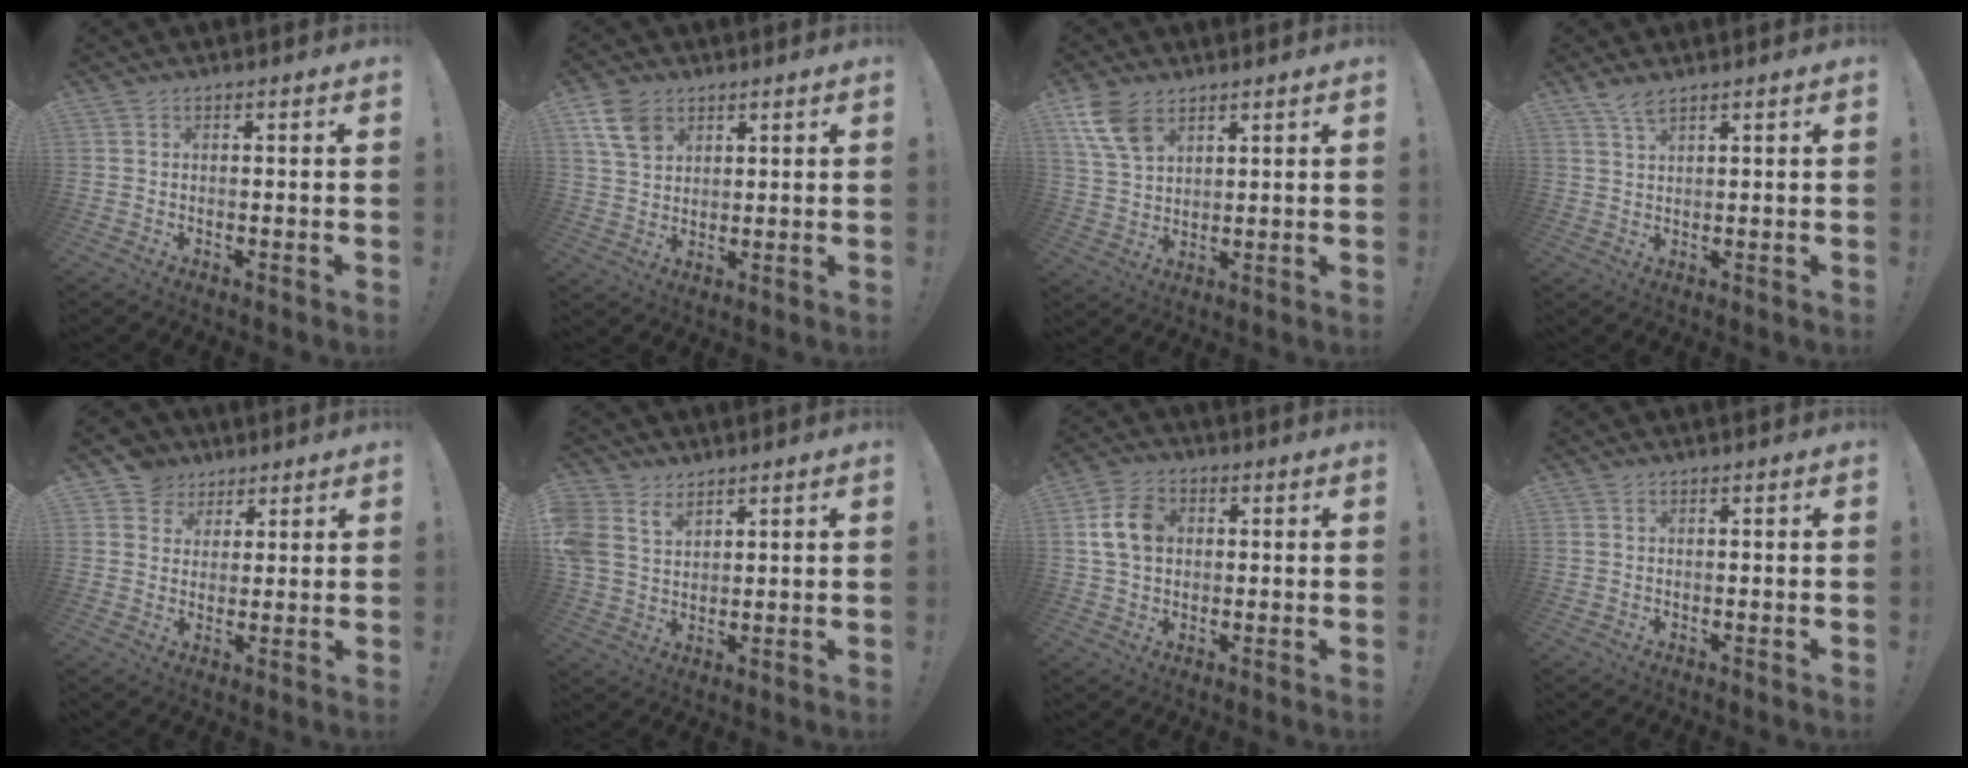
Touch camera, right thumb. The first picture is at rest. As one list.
[{"total": 9.9, "force": [5.2, 6.9, 4.9], "torque": [-0.094, -0.015, 0.104]}, {"total": 10.1, "force": [6.0, 5.8, 5.6], "torque": [-0.113, -0.020, 0.119]}, {"total": 3.6, "force": [2.8, 0.8, 2.0], "torque": [-0.039, -0.015, 0.050]}, {"total": 7.1, "force": [3.8, 5.9, 0.9], "torque": [-0.008, -0.022, 0.077]}, {"total": 7.9, "force": [4.5, 5.3, 3.6], "torque": [-0.083, -0.022, 0.090]}, {"total": 10.5, "force": [1.9, 7.8, 6.7], "torque": [-0.116, 0.010, 0.040]}, {"total": 0.0}]